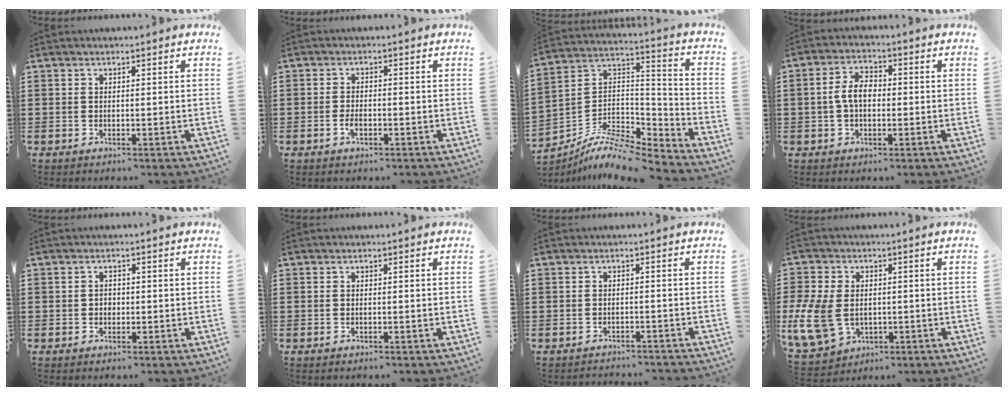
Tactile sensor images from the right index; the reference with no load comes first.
{"total": 2.0, "force": [-0.9, 0.9, 1.5], "torque": [-0.036, -0.002, -0.018]}
{"total": 8.7, "force": [-7.5, 2.5, 3.5], "torque": [-0.078, 0.003, -0.151]}
{"total": 4.7, "force": [-0.3, 2.7, 3.9], "torque": [-0.089, 0.004, -0.011]}
{"total": 1.0, "force": [-0.2, 0.9, 0.5], "torque": [-0.011, 0.002, -0.005]}
{"total": 0.0}
{"total": 1.7, "force": [-1.6, 0.1, -0.3], "torque": [0.001, 0.004, -0.037]}
{"total": 9.2, "force": [-1.1, 6.6, 6.3], "torque": [-0.176, -0.001, -0.024]}